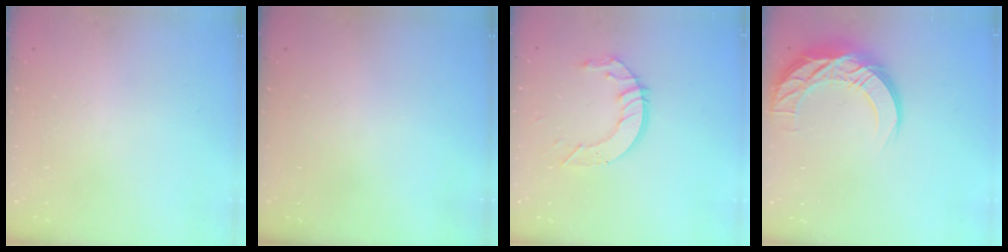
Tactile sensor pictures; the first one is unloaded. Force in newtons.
{"total": 0.0}
{"total": 8.9, "press": 8.9, "slide": 0.7}
{"total": 13.7, "press": 13.7, "slide": 0.9}